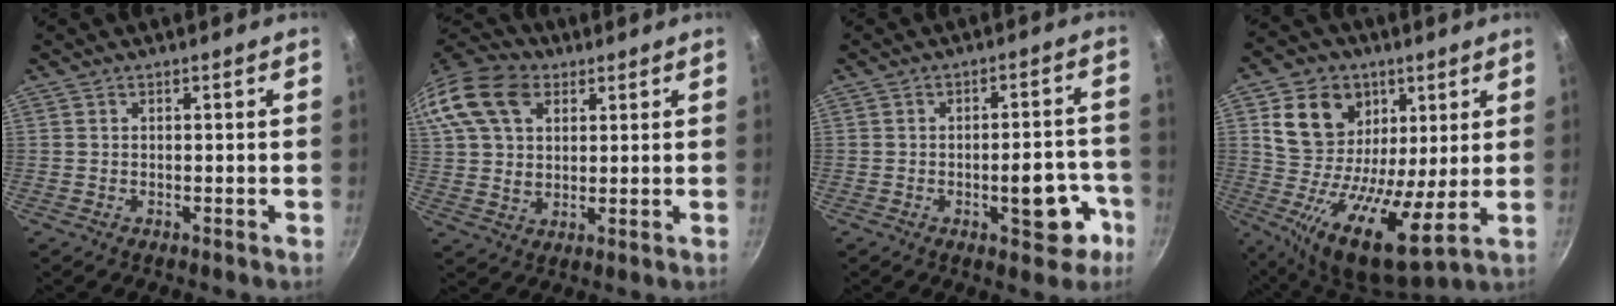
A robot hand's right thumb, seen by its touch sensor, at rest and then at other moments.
{"total": 19.6, "force": [8.1, 13.6, 11.6], "torque": [-0.248, 0.017, 0.141]}
{"total": 9.5, "force": [-3.8, 4.3, 7.6], "torque": [-0.056, 0.033, -0.047]}
{"total": 19.2, "force": [6.0, 13.6, 12.1], "torque": [-0.203, -0.025, 0.100]}